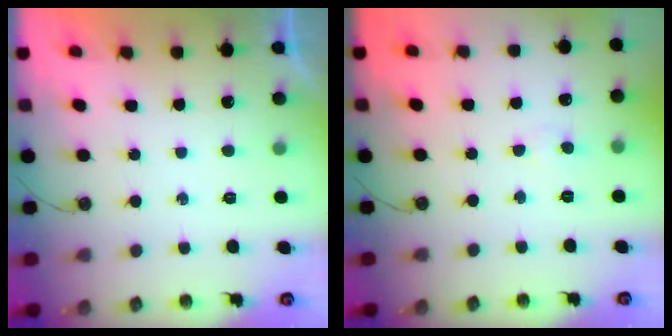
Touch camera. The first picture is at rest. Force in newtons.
{"total": 3.5, "press": 3.4, "slide": 0.6}